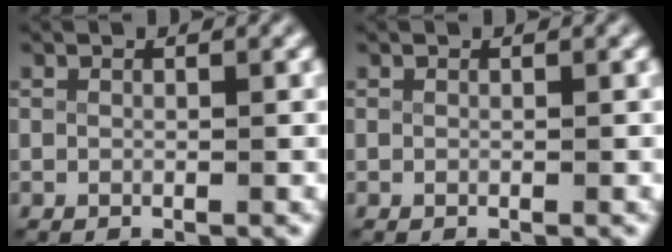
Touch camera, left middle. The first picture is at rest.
{"total": 0.0}